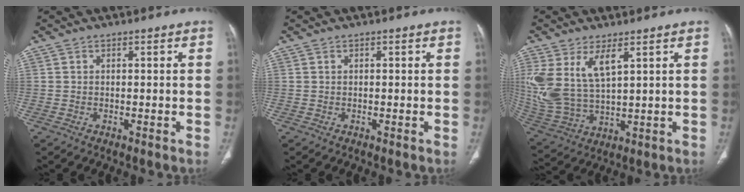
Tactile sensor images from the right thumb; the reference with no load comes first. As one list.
[{"total": 0.0}, {"total": 13.3, "force": [5.4, 6.3, 10.5], "torque": [-0.231, -0.021, 0.125]}]